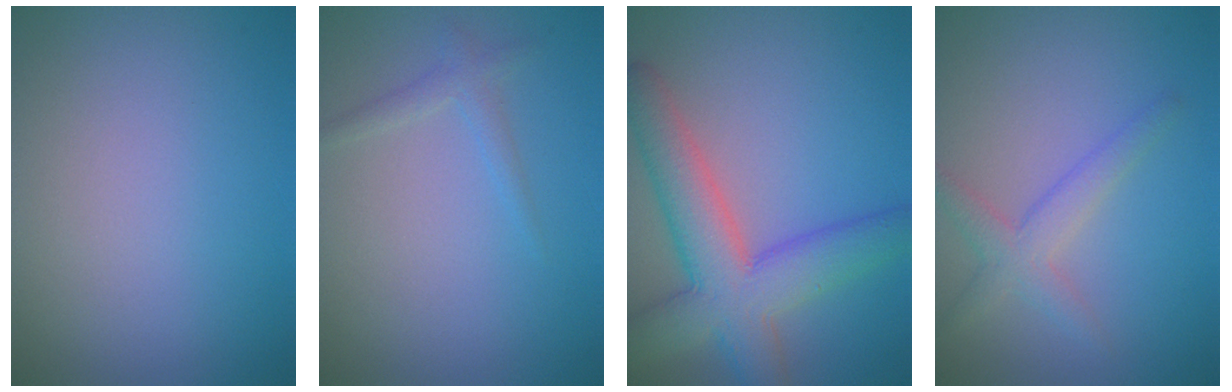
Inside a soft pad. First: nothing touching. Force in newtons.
{"total": 1.2, "press": 1.2, "slide": 0.0}
{"total": 7.8, "press": 7.8, "slide": 0.4}
{"total": 2.6, "press": 2.6, "slide": 0.1}